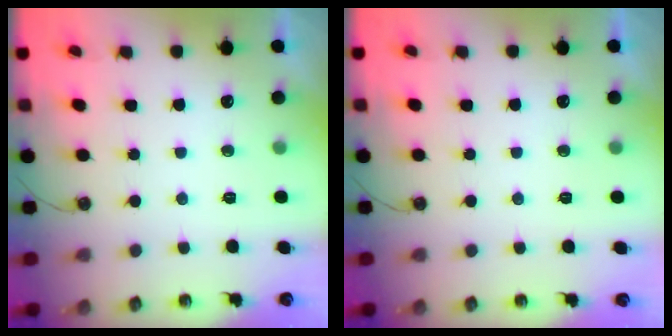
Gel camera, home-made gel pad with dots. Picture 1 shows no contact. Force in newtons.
{"total": 0.0}